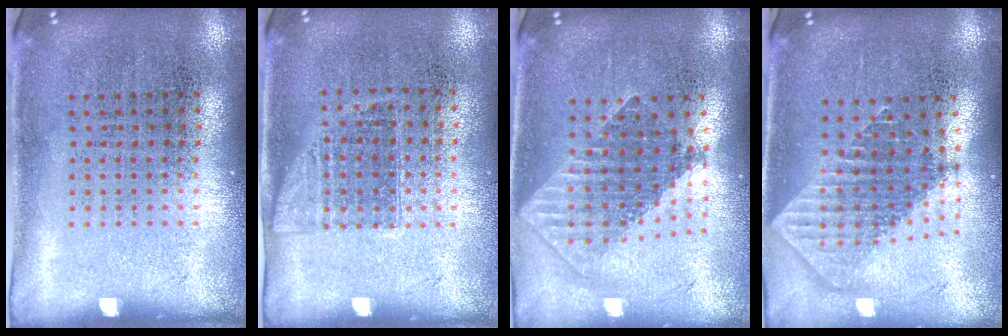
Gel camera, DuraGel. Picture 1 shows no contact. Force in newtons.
{"total": 0.9, "press": 0.8, "slide": 0.5}
{"total": 1.8, "press": 1.4, "slide": 1.1}
{"total": 1.8, "press": 1.4, "slide": 1.2}